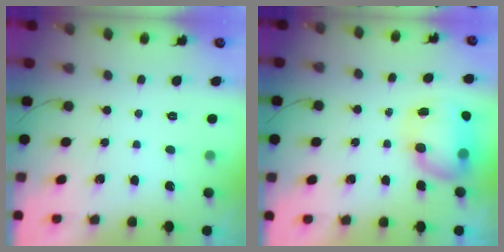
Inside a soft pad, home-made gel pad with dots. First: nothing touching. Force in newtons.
{"total": 9.0, "press": 8.8, "slide": 1.7}